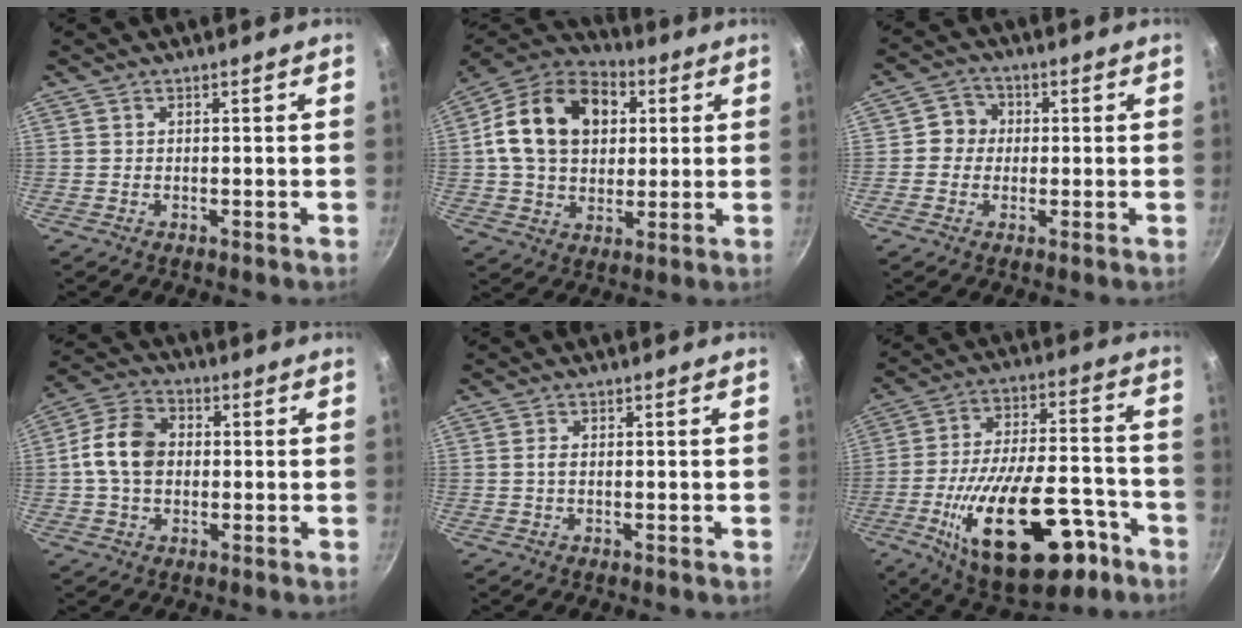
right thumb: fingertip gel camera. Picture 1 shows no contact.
{"total": 20.6, "force": [4.5, 15.1, 13.3], "torque": [-0.207, 0.017, 0.066]}
{"total": 4.9, "force": [0.1, 4.6, 1.5], "torque": [0.007, 0.010, -0.011]}
{"total": 10.6, "force": [0.2, 7.8, 7.2], "torque": [-0.116, 0.022, -0.010]}
{"total": 1.0, "force": [-0.1, 0.4, 0.9], "torque": [-0.021, 0.003, -0.004]}
{"total": 26.6, "force": [-11.5, 12.6, 20.5], "torque": [-0.306, 0.054, -0.162]}